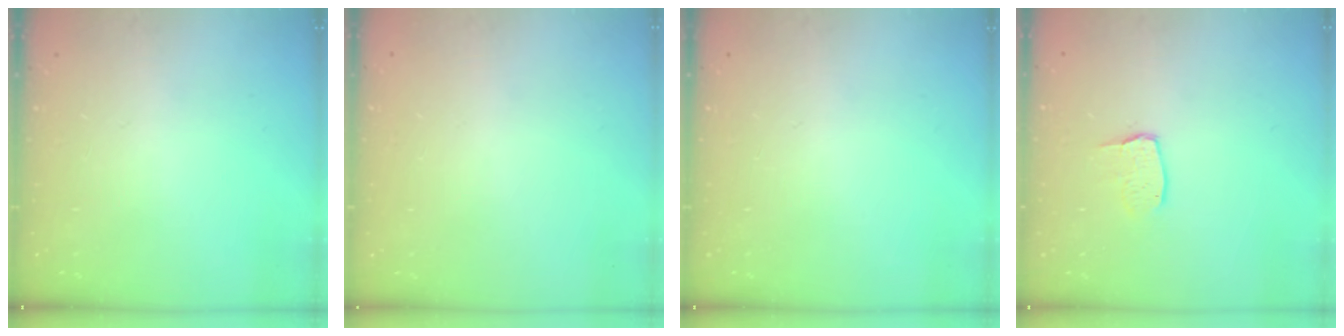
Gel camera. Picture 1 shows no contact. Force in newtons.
{"total": 0.0}
{"total": 0.0}
{"total": 3.0, "press": 3.0, "slide": 0.2}